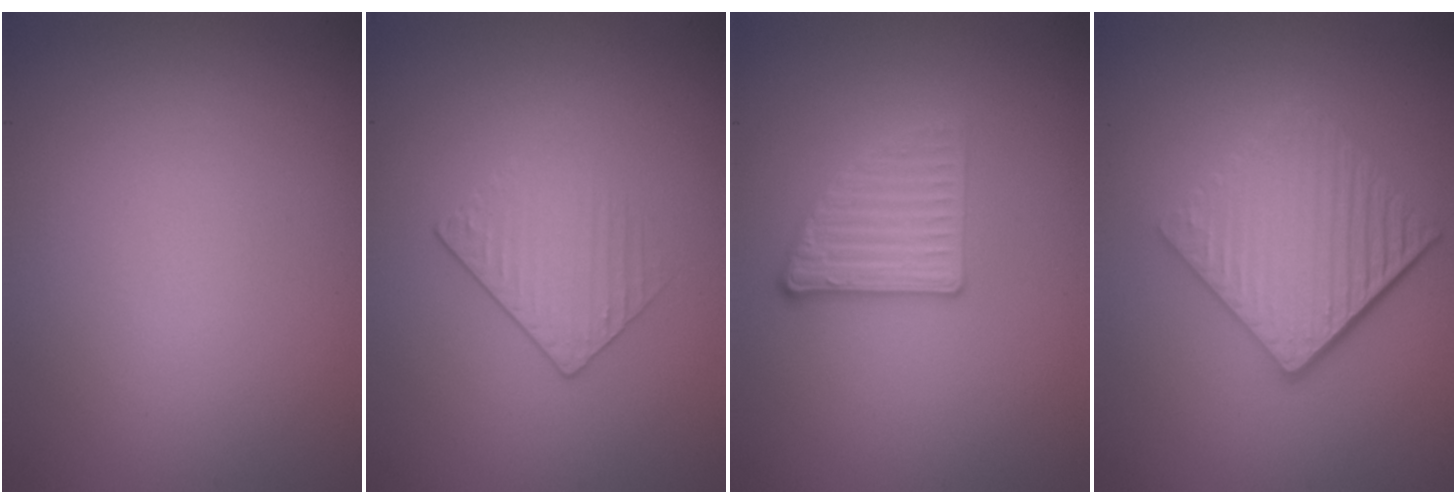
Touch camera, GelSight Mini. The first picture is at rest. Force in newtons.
{"total": 1.5, "press": 1.0, "slide": 1.1}
{"total": 2.8, "press": 2.7, "slide": 0.9}
{"total": 6.1, "press": 4.0, "slide": 4.5}